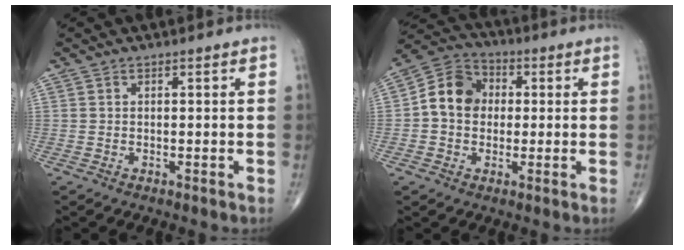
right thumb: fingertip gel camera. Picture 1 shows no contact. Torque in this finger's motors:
{"motor_torque": [1.23, 1.39, 0.47, -0.36, 0.05]}